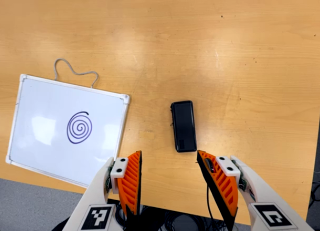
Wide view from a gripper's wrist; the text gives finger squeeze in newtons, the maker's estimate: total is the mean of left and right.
{"total": 0.0}